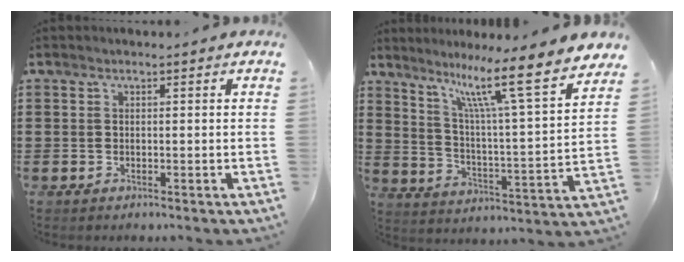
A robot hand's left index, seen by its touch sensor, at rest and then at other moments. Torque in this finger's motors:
{"motor_torque": [2.14, 0.00, 0.64, 0.21]}